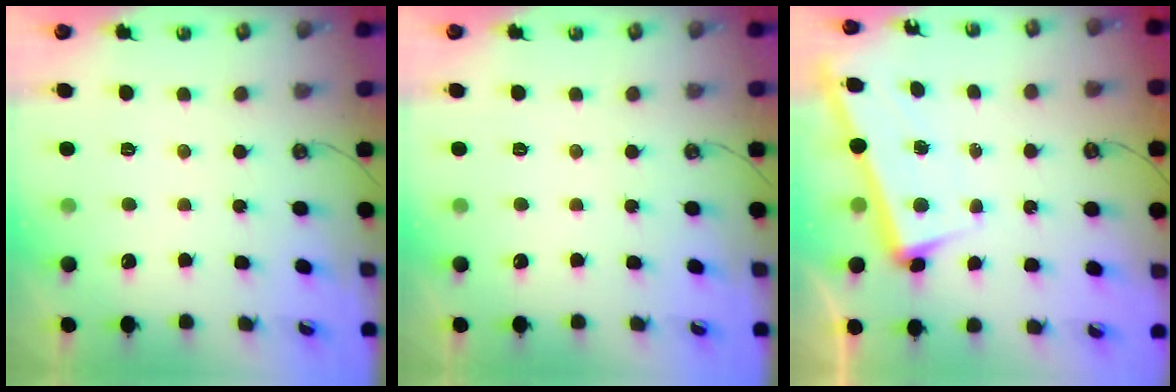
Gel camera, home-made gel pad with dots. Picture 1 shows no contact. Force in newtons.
{"total": 0.0}
{"total": 3.1, "press": 3.0, "slide": 1.0}